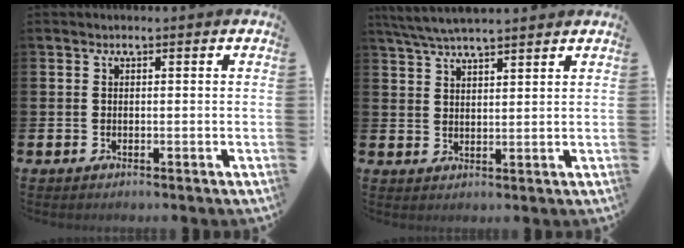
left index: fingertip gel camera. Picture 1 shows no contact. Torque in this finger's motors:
{"motor_torque": [1.03, -1.11, 0.35, 0.16]}